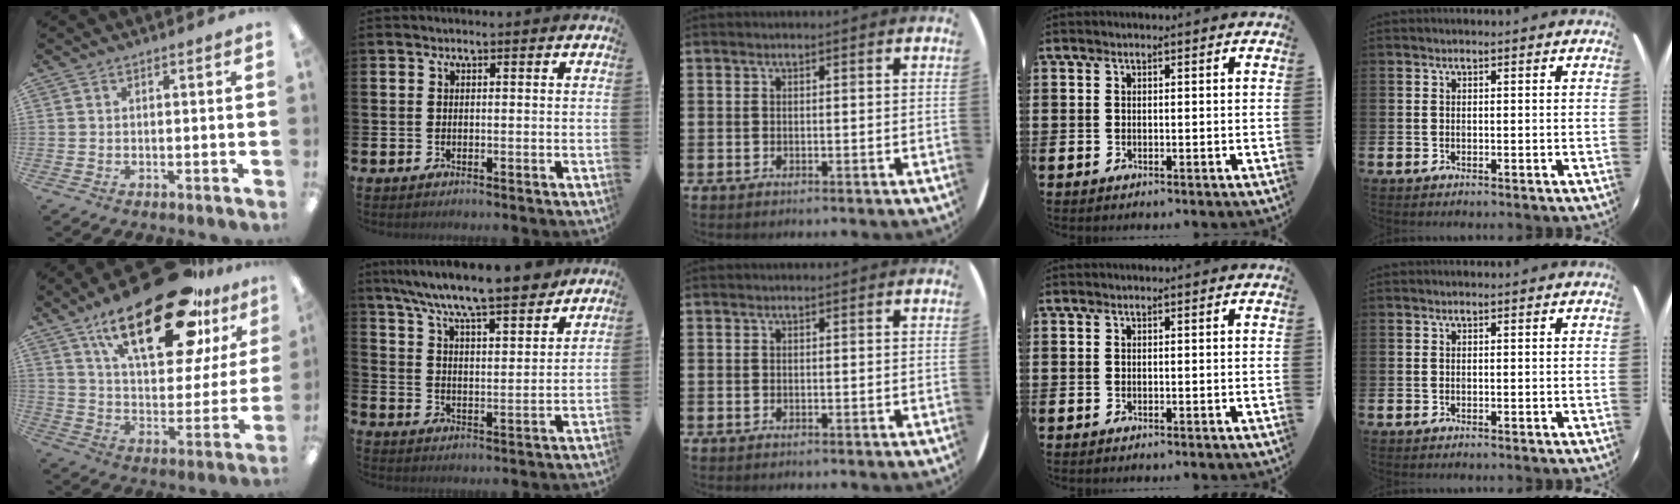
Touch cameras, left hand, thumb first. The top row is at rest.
{"thumb": {"total": 28.3, "force": [17.4, 11.2, 19.3], "torque": [-0.292, -0.095, 0.286]}, "index": {"total": 9.2, "force": [8.6, 0.5, 3.3], "torque": [-0.088, -0.060, 0.149]}}